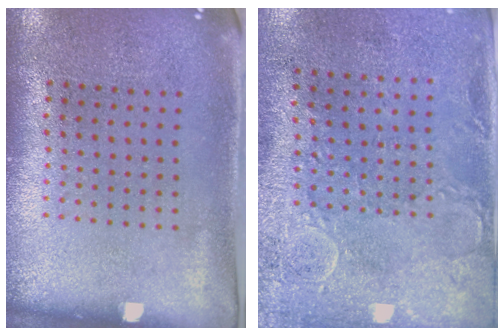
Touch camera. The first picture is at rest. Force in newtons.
{"total": 2.9, "press": 2.3, "slide": 1.8}